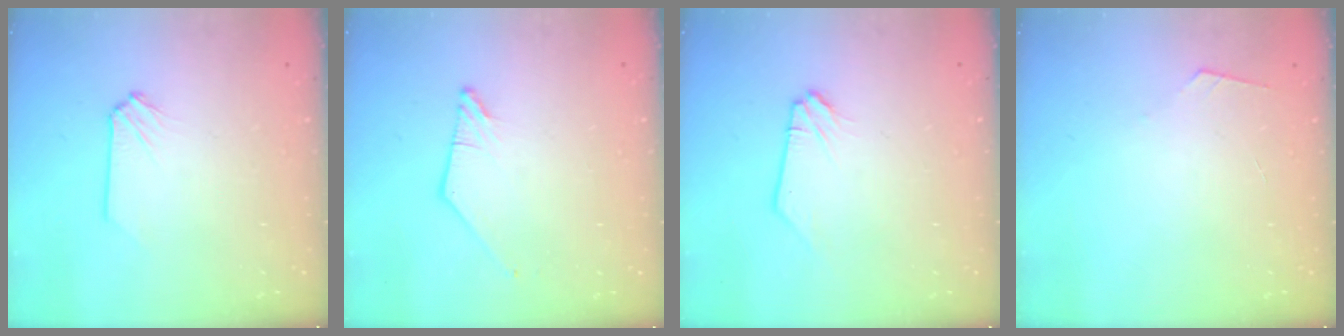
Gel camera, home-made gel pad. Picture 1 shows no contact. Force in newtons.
{"total": 0.7, "press": 0.7, "slide": 0.2}
{"total": 0.0}
{"total": 4.3, "press": 4.2, "slide": 0.6}